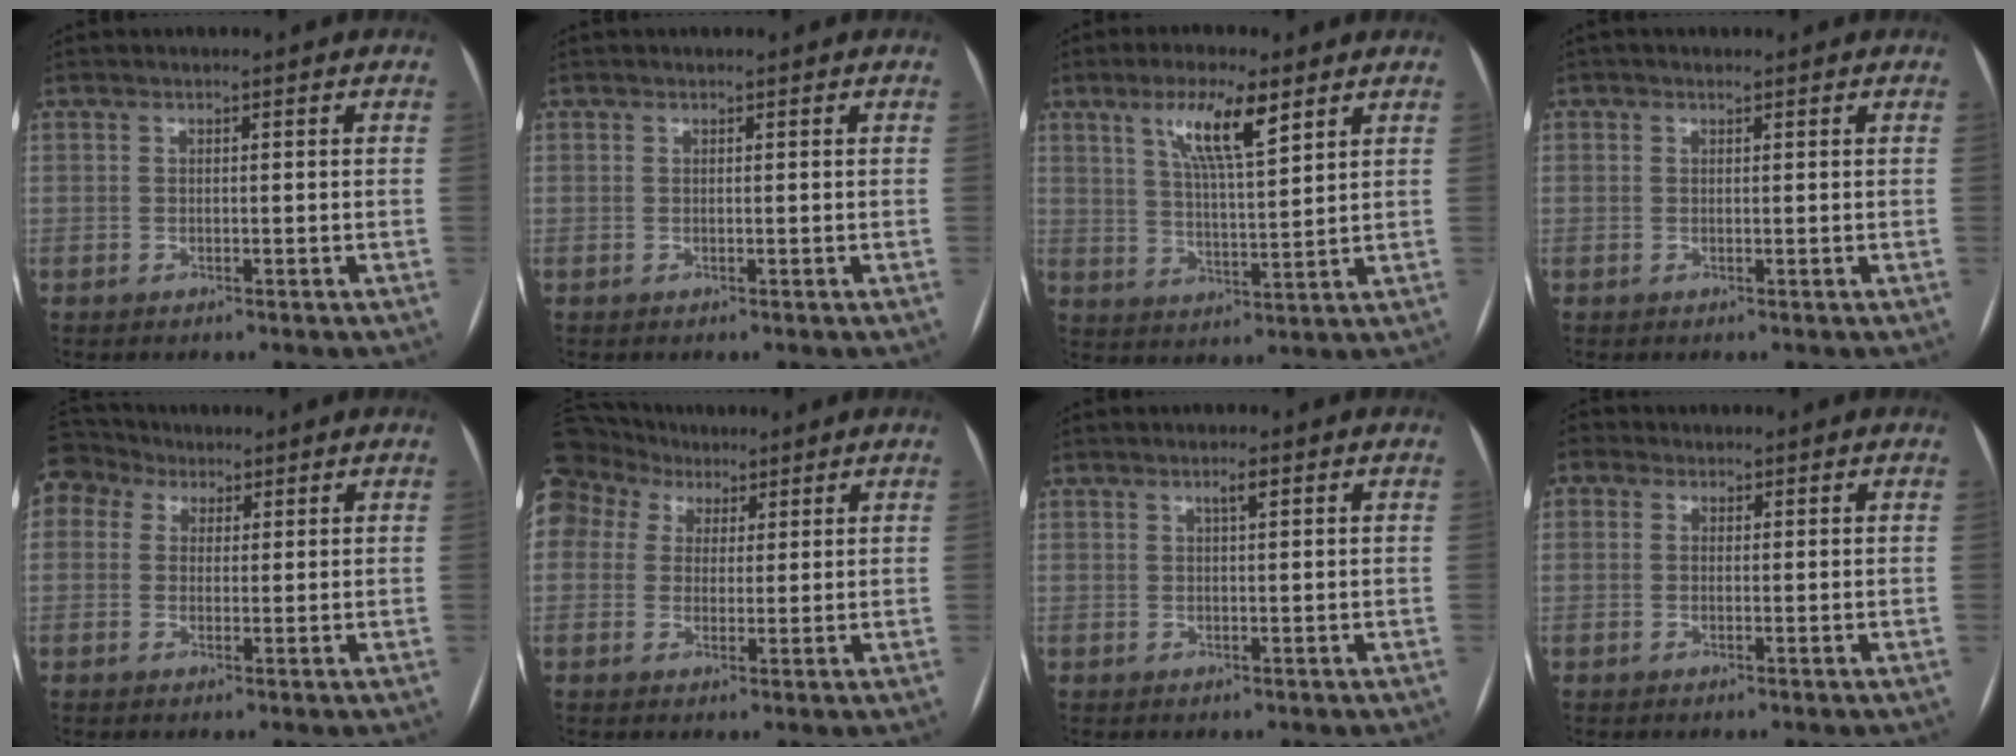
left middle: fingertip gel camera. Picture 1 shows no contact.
{"total": 1.4, "force": [-0.5, -1.0, -0.7], "torque": [0.008, -0.007, -0.007]}
{"total": 9.0, "force": [5.0, 1.3, 7.3], "torque": [-0.137, 0.001, 0.090]}
{"total": 1.0, "force": [-0.4, -0.8, -0.5], "torque": [0.004, -0.006, -0.006]}
{"total": 6.0, "force": [3.7, 4.5, 1.2], "torque": [-0.036, 0.041, 0.076]}
{"total": 11.4, "force": [6.7, 8.7, 3.1], "torque": [-0.105, 0.060, 0.133]}
{"total": 1.4, "force": [0.7, 0.2, 1.2], "torque": [-0.023, 0.003, 0.011]}
{"total": 0.9, "force": [-0.1, 0.8, 0.2], "torque": [-0.011, 0.007, -0.001]}